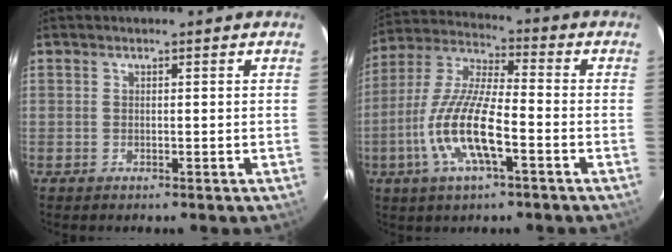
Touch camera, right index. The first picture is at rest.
{"total": 14.2, "force": [-5.2, 3.5, 12.8], "torque": [-0.270, -0.009, -0.104]}